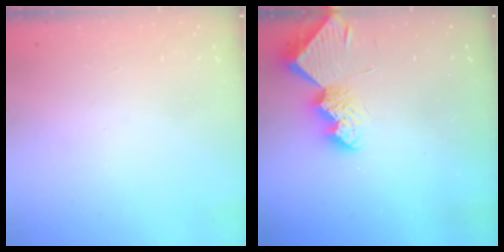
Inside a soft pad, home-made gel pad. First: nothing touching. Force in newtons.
{"total": 9.1, "press": 9.0, "slide": 0.9}